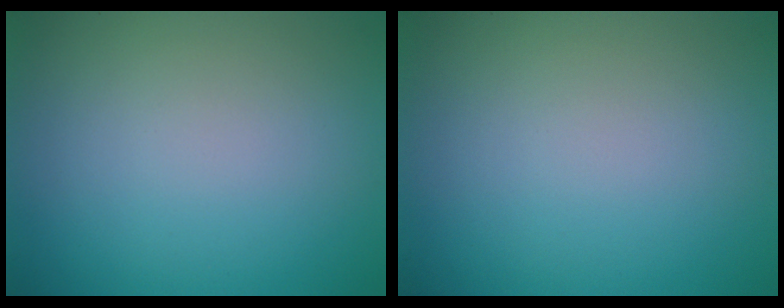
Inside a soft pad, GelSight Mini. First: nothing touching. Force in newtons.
{"total": 0.0}